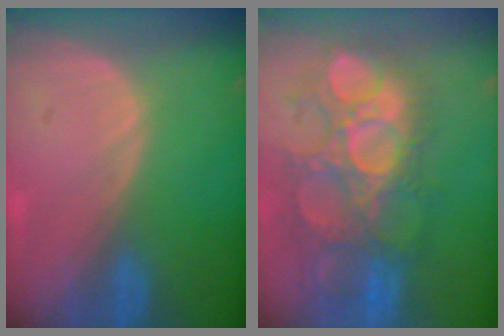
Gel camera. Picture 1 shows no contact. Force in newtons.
{"total": 11.7, "press": 11.1, "slide": 3.7}